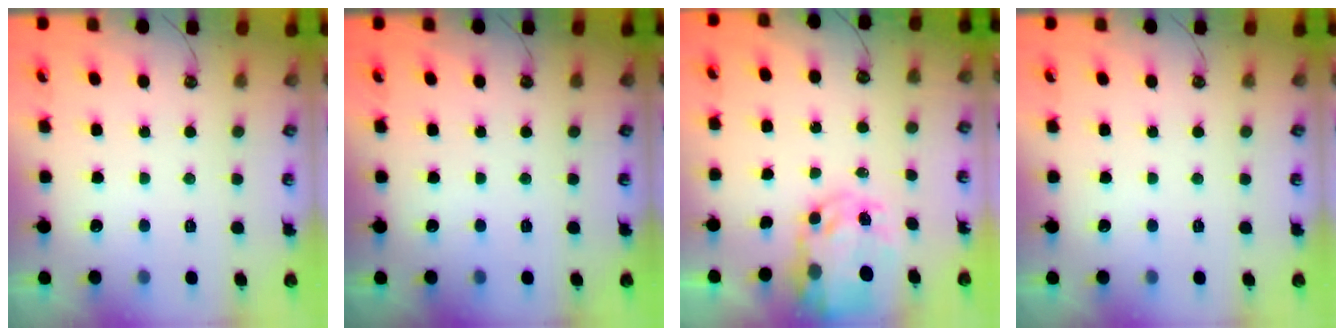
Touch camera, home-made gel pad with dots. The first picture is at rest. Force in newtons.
{"total": 0.0}
{"total": 8.5, "press": 8.5, "slide": 0.8}
{"total": 0.0}